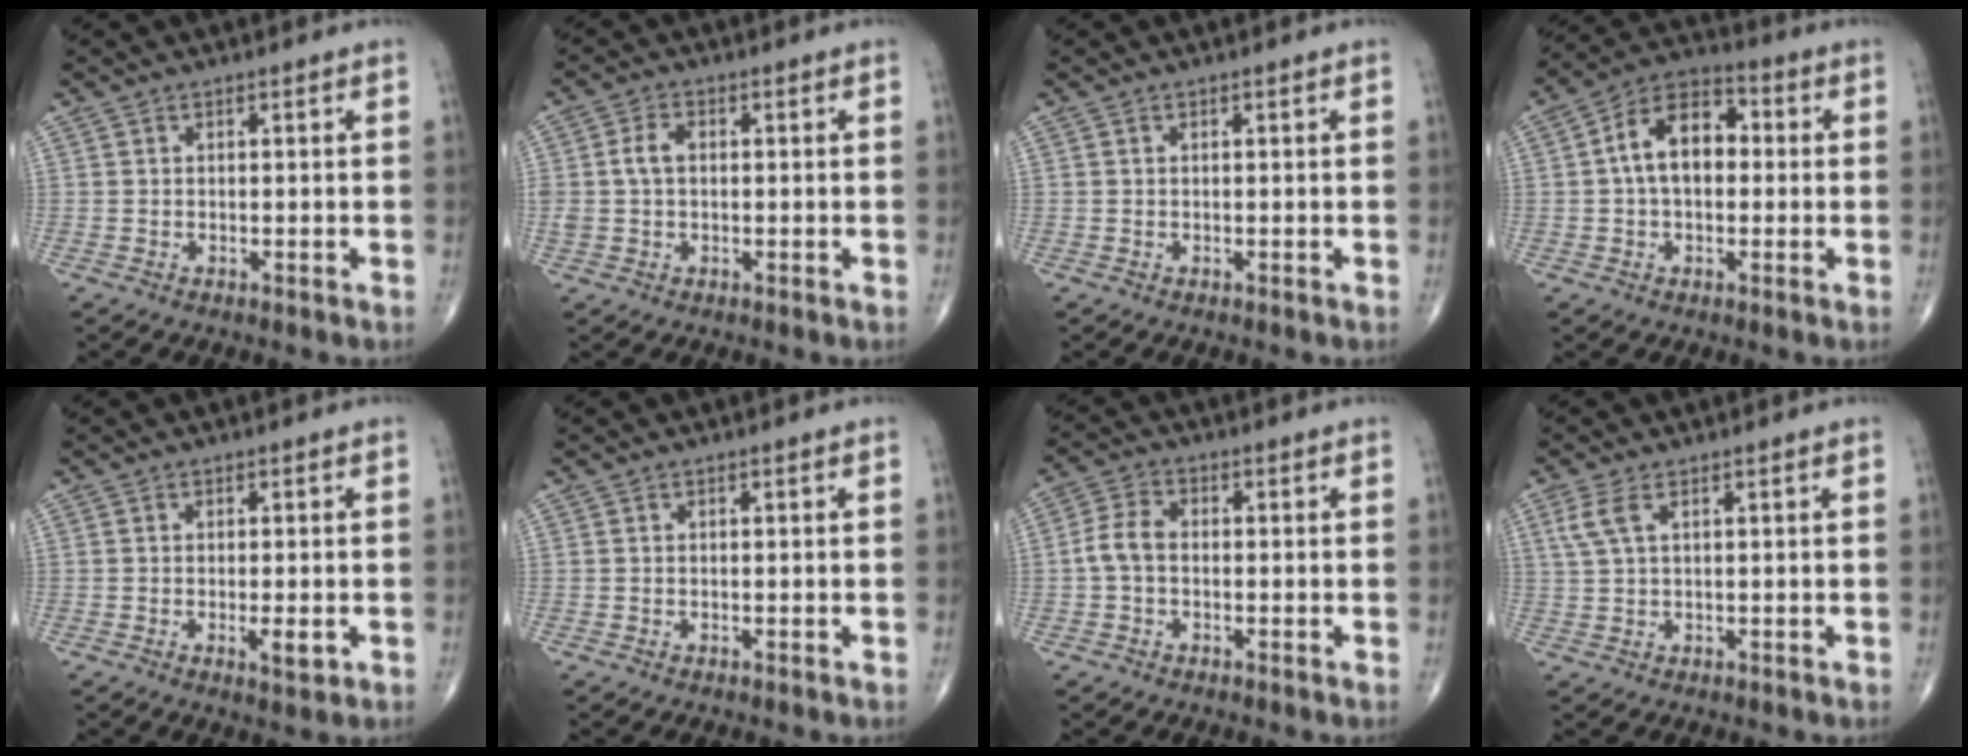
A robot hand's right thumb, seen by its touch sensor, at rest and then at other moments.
{"total": 4.6, "force": [0.3, 3.1, 3.4], "torque": [-0.082, 0.014, 0.006]}
{"total": 0.0}
{"total": 11.6, "force": [0.8, 7.4, 8.9], "torque": [-0.136, 0.033, 0.002]}
{"total": 3.0, "force": [-0.8, 1.0, 2.7], "torque": [-0.040, -0.005, -0.010]}
{"total": 0.0}
{"total": 4.8, "force": [-0.6, 3.2, 3.5], "torque": [-0.071, 0.016, -0.021]}
{"total": 2.4, "force": [1.0, 0.7, 2.1], "torque": [-0.062, 0.010, 0.031]}